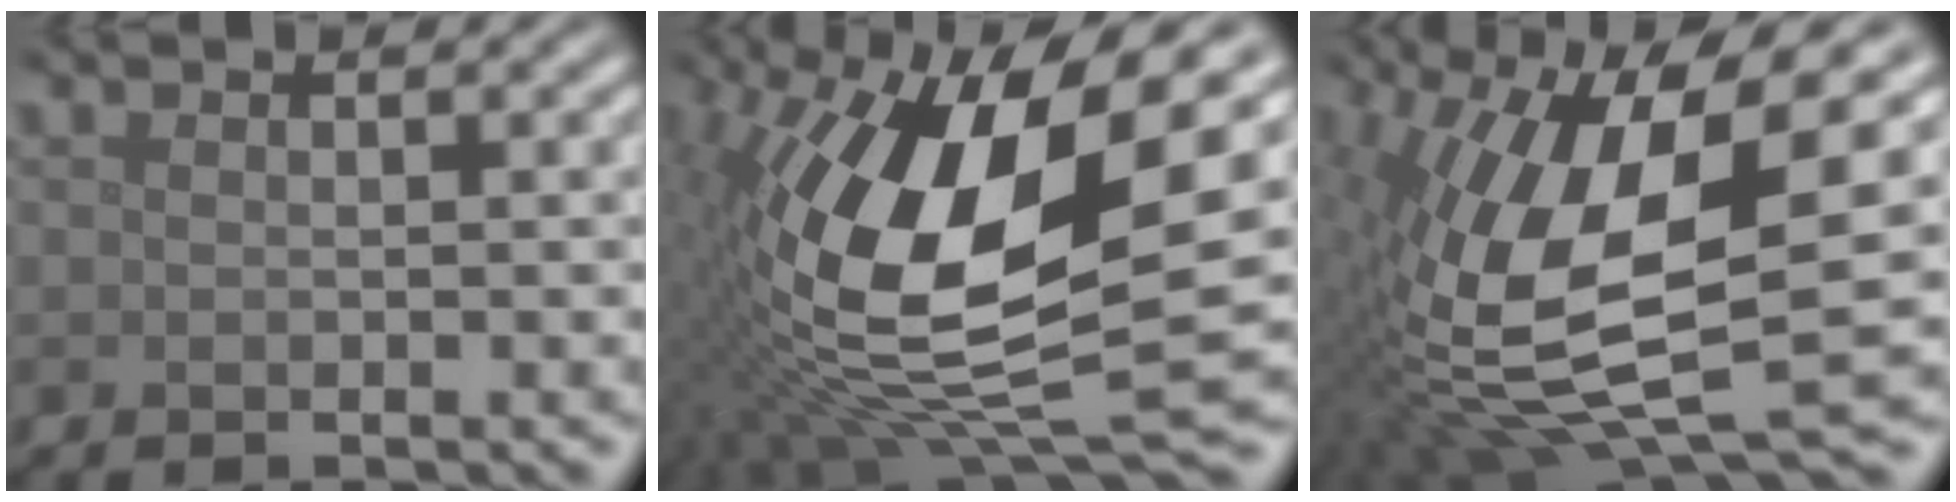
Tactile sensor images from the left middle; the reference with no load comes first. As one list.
[{"total": 15.7, "force": [1.4, 6.2, 14.3], "torque": [-0.281, -0.013, 0.019]}, {"total": 14.7, "force": [0.6, 6.4, 13.3], "torque": [-0.279, -0.018, 0.008]}]